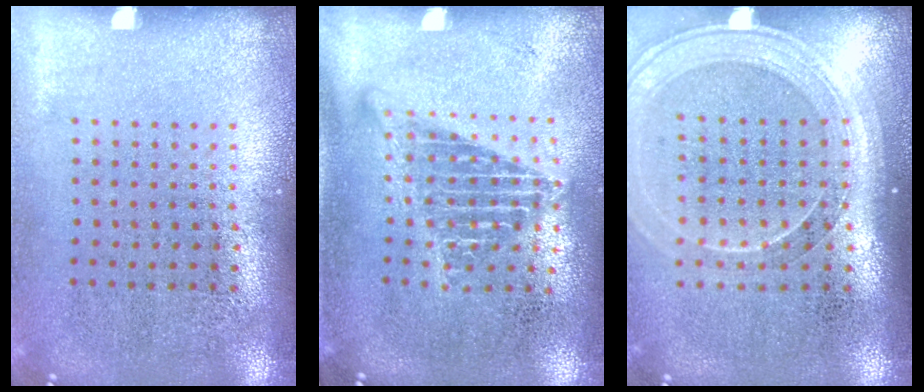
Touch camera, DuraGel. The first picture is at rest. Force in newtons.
{"total": 1.4, "press": 1.2, "slide": 0.8}
{"total": 1.7, "press": 1.5, "slide": 0.6}